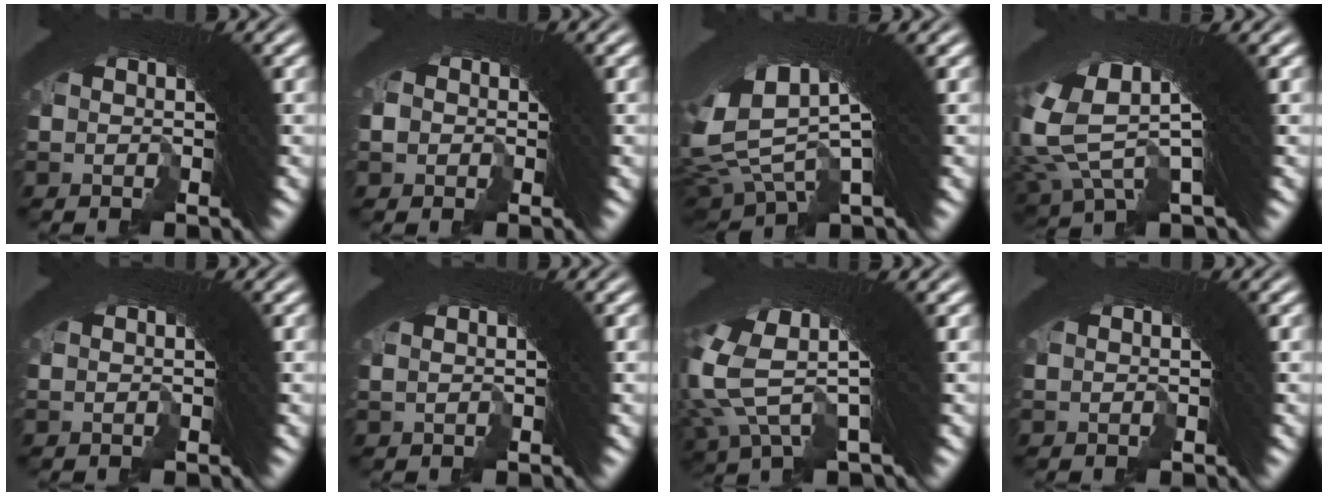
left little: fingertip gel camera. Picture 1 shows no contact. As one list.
[{"total": 0.9, "force": [-0.7, 0.6, -0.2], "torque": [0.012, 0.009, -0.018]}, {"total": 11.3, "force": [3.4, 6.6, 8.6], "torque": [-0.169, 0.003, 0.058]}, {"total": 9.5, "force": [2.7, 5.1, 7.5], "torque": [-0.147, 0.009, 0.038]}, {"total": 0.0}, {"total": 1.3, "force": [0.7, -0.8, 0.8], "torque": [0.012, 0.015, 0.010]}, {"total": 8.6, "force": [2.2, 4.4, 7.1], "torque": [-0.147, 0.005, 0.030]}, {"total": 0.0}]